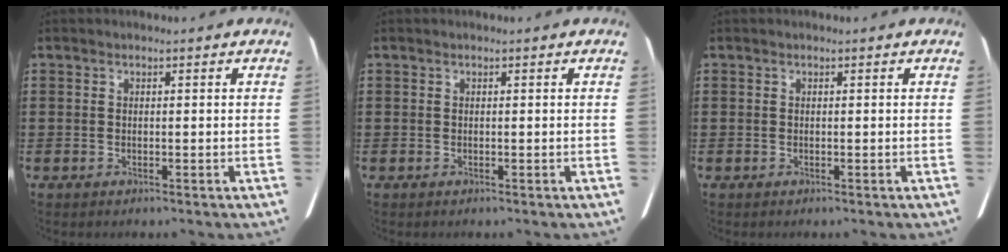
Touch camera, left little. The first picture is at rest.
{"total": 0.0}
{"total": 0.0}